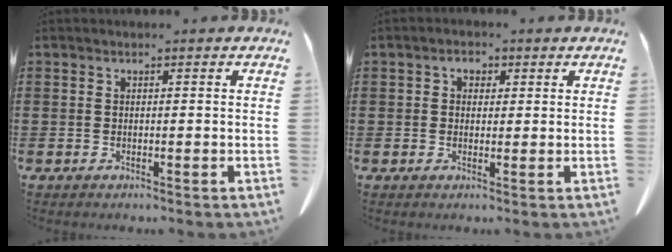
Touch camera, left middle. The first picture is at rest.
{"total": 2.0, "force": [0.7, 1.5, 1.1], "torque": [-0.019, 0.004, 0.009]}